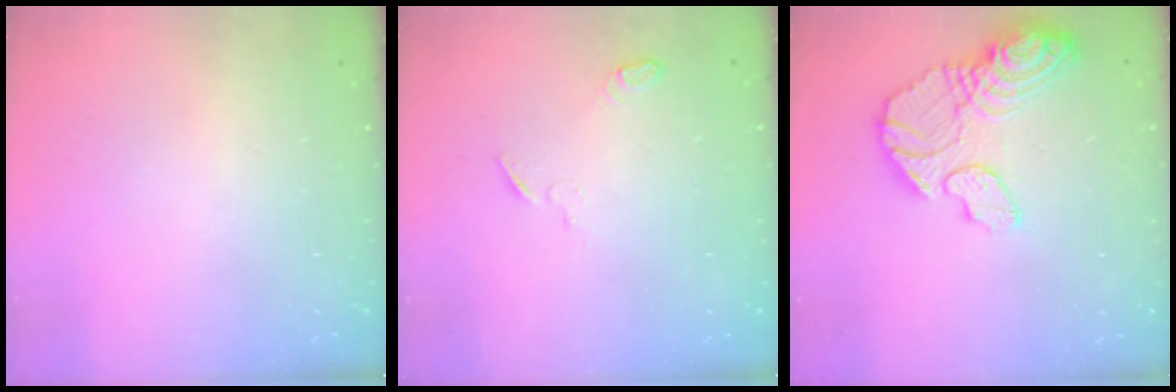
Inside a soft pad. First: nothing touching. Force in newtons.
{"total": 3.6, "press": 3.5, "slide": 0.9}
{"total": 15.4, "press": 15.3, "slide": 1.3}